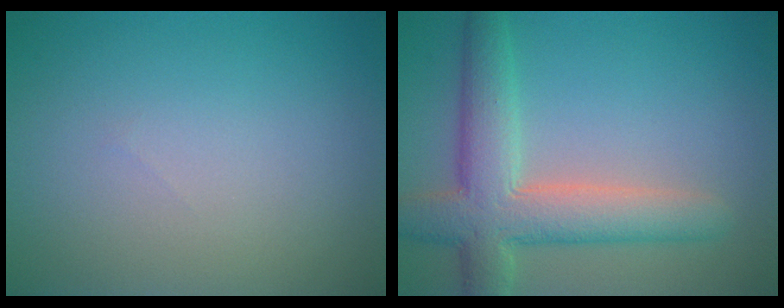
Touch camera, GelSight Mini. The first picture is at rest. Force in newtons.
{"total": 6.9, "press": 6.9, "slide": 0.7}